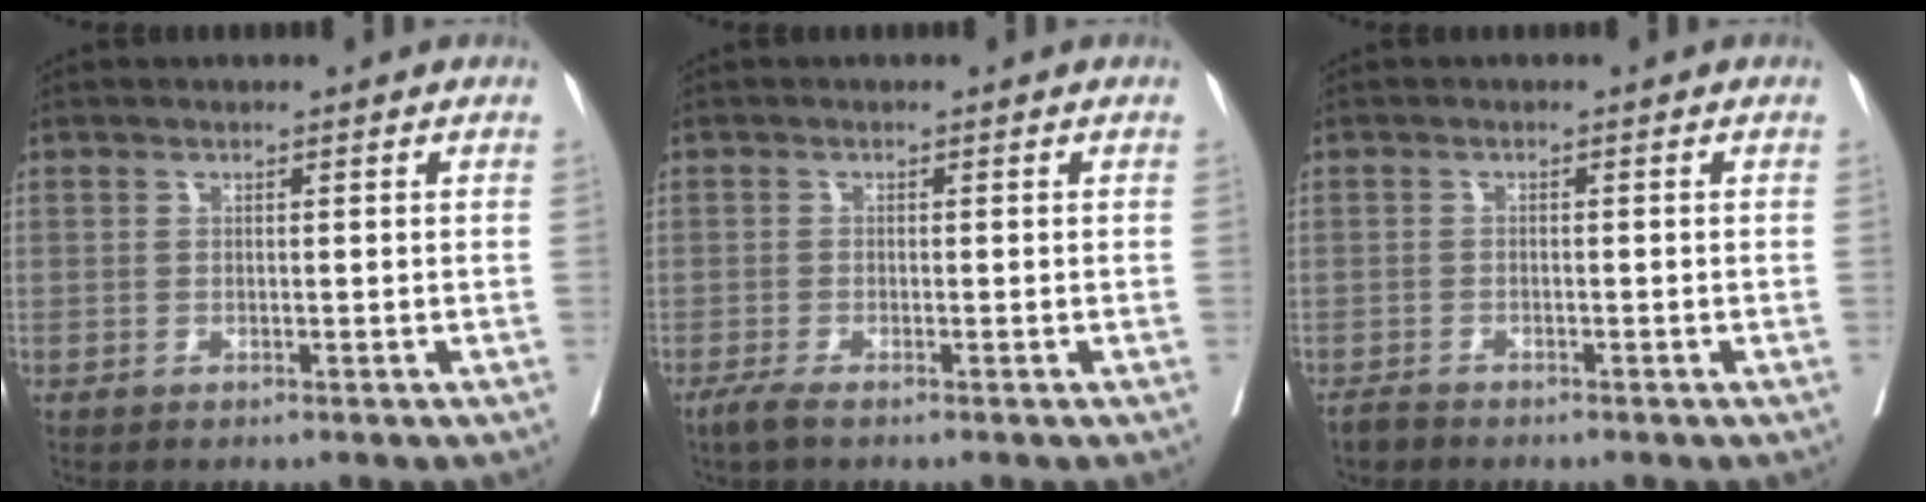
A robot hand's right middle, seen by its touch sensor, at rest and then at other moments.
{"total": 1.9, "force": [-1.4, 0.1, 1.2], "torque": [-0.032, -0.007, -0.031]}
{"total": 1.3, "force": [-1.3, 0.4, 0.3], "torque": [-0.007, -0.002, -0.022]}